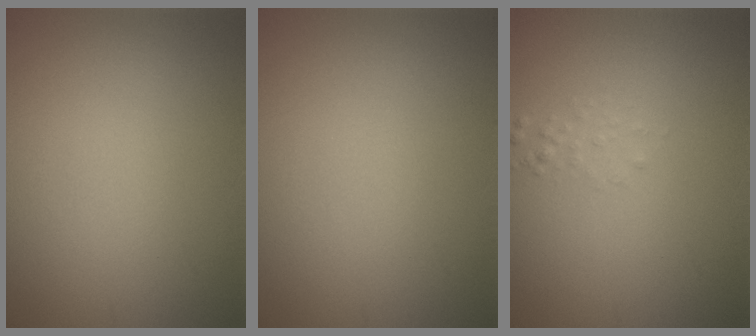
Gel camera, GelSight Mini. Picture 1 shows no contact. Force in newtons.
{"total": 0.0}
{"total": 0.7, "press": 0.7, "slide": 0.1}